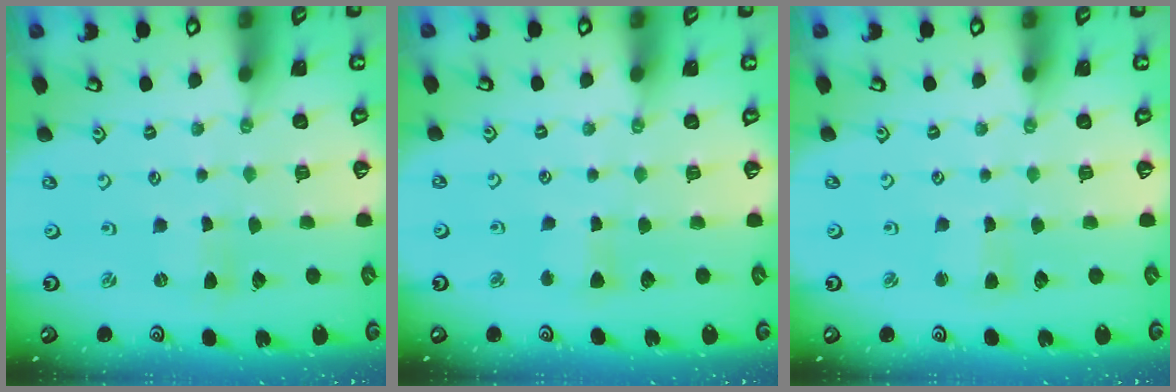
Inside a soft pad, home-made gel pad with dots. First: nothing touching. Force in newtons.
{"total": 3.1, "press": 3.1, "slide": 0.4}
{"total": 2.7, "press": 2.6, "slide": 0.4}